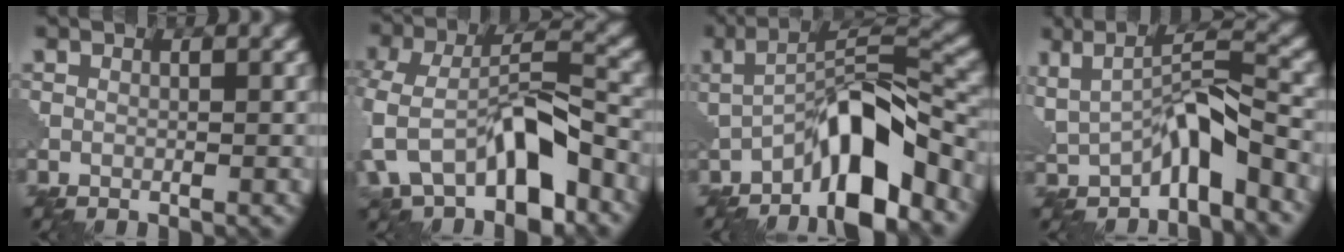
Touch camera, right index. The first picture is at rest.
{"total": 8.6, "force": [-4.0, 4.3, 6.3], "torque": [-0.123, 0.008, -0.081]}
{"total": 8.6, "force": [-4.4, 2.2, 7.0], "torque": [-0.109, 0.017, -0.081]}
{"total": 5.3, "force": [-1.6, 1.4, 4.9], "torque": [-0.080, 0.005, -0.031]}